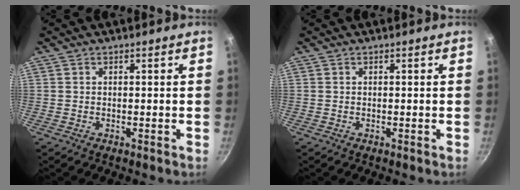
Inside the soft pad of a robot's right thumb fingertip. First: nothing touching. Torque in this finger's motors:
{"motor_torque": [0.07, -0.01, 0.16, 0.03, 0.03]}